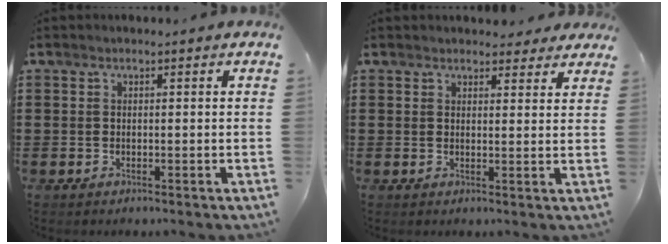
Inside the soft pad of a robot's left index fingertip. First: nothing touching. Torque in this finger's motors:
{"motor_torque": [2.14, 0.00, 0.17, 0.01]}